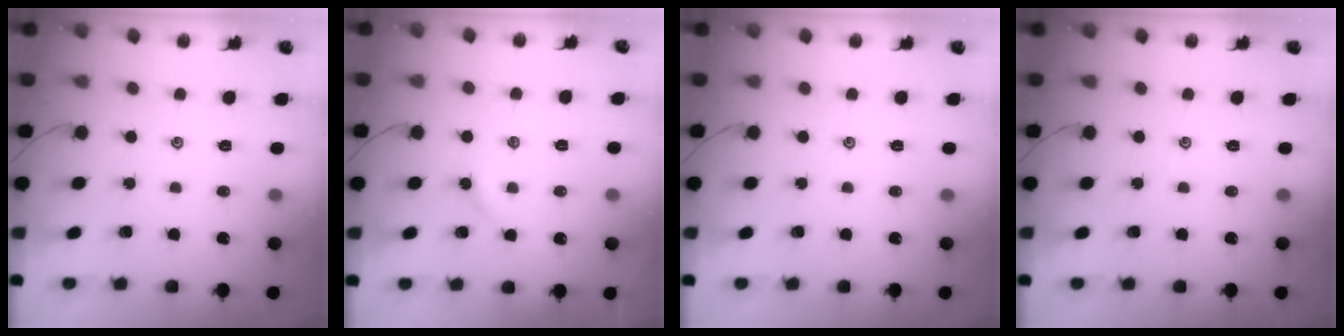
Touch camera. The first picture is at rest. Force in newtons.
{"total": 2.2, "press": 2.2, "slide": 0.3}
{"total": 0.0}
{"total": 0.0}